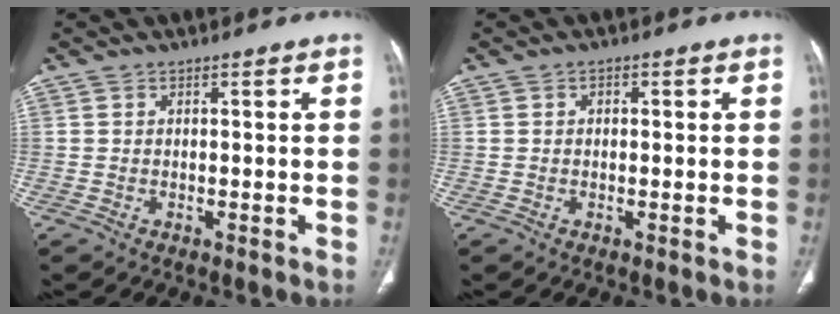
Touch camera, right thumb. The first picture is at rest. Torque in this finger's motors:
{"motor_torque": [-0.25, -0.22, -0.09, -0.11, 0.06]}